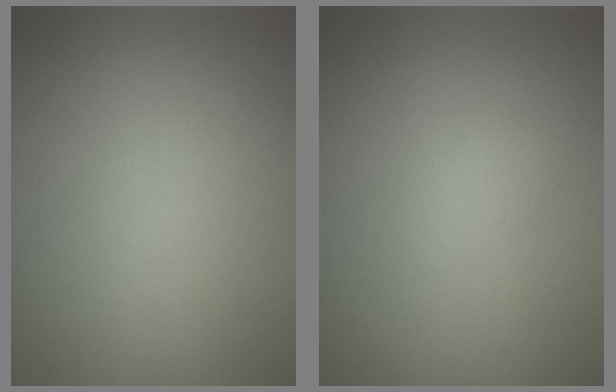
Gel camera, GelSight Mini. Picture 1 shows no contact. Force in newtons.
{"total": 0.7, "press": 0.7, "slide": 0.1}